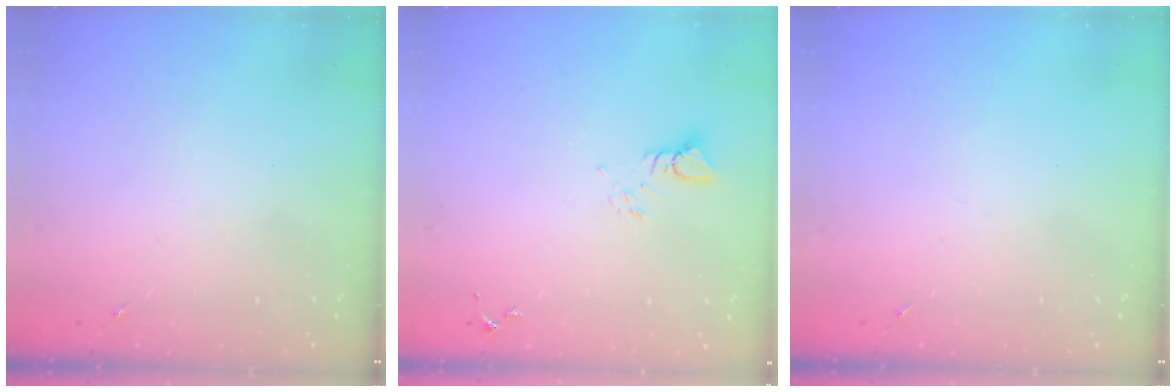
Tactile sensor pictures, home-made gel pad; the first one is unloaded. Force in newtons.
{"total": 4.0, "press": 4.0, "slide": 0.1}
{"total": 0.0}